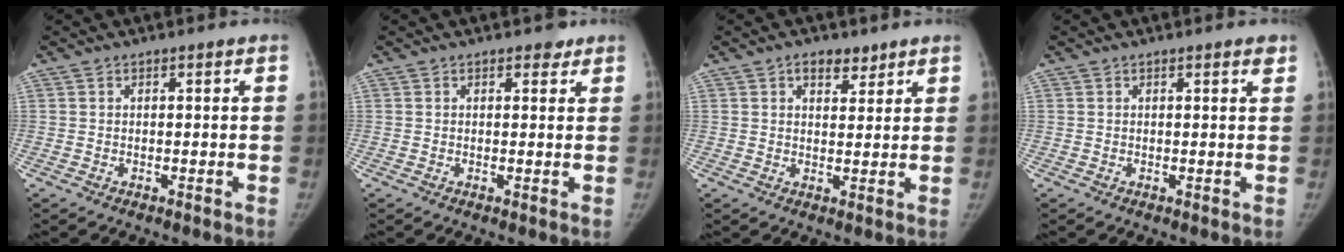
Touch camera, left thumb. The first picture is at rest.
{"total": 1.5, "force": [1.1, 1.0, 0.4], "torque": [0.008, -0.004, 0.009]}
{"total": 3.9, "force": [2.6, 2.2, 1.9], "torque": [-0.006, -0.013, 0.041]}
{"total": 1.0, "force": [0.7, 0.1, 0.7], "torque": [-0.007, -0.003, 0.008]}